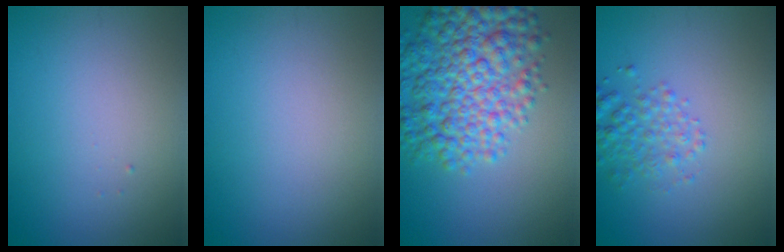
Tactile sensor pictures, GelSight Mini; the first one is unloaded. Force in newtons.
{"total": 0.0}
{"total": 8.7, "press": 8.7, "slide": 0.3}
{"total": 2.7, "press": 2.7, "slide": 0.1}